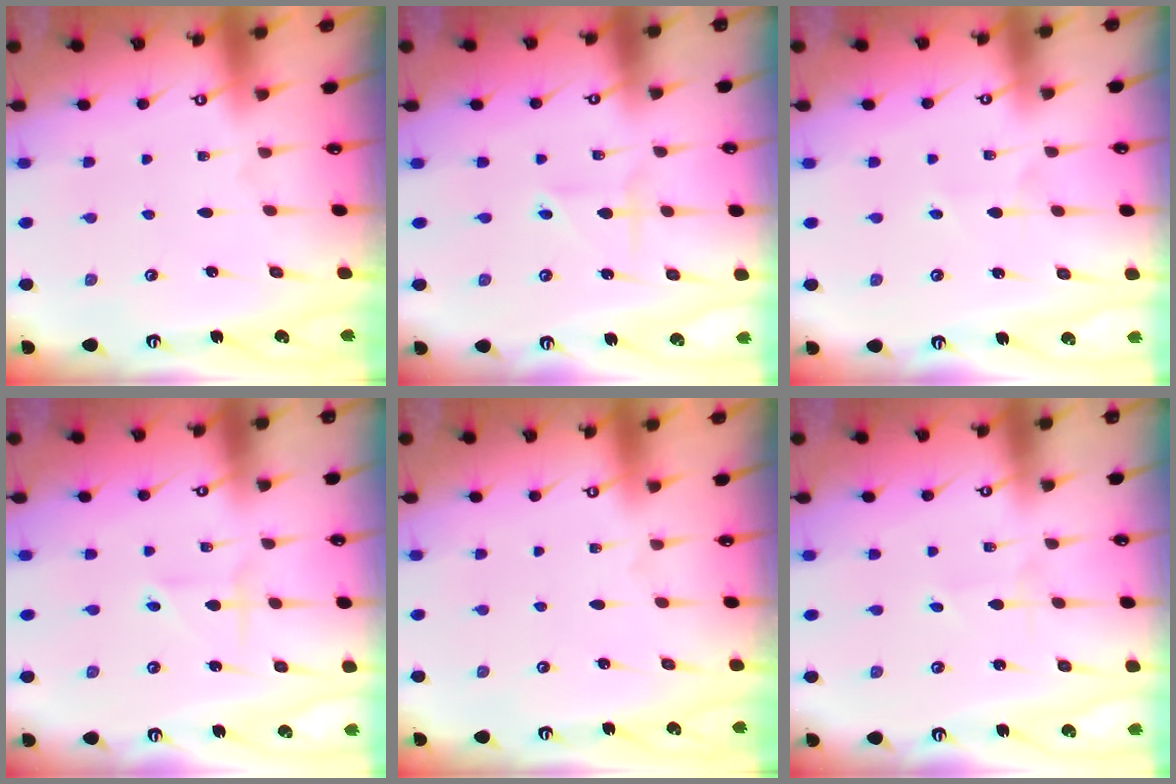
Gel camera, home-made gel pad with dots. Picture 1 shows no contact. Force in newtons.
{"total": 2.4, "press": 2.4, "slide": 0.7}
{"total": 3.7, "press": 3.7, "slide": 0.3}
{"total": 2.4, "press": 2.4, "slide": 0.7}
{"total": 0.0}
{"total": 0.8, "press": 0.8, "slide": 0.0}